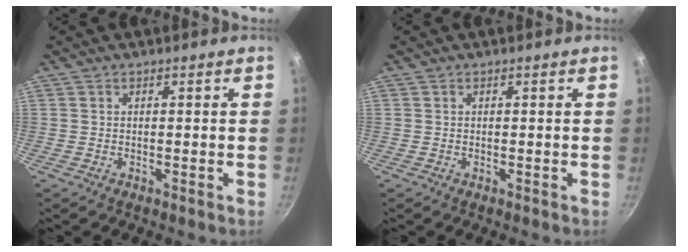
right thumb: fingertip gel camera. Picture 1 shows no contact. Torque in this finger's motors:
{"motor_torque": [0.01, 0.00, 0.05, 0.03, 0.01]}